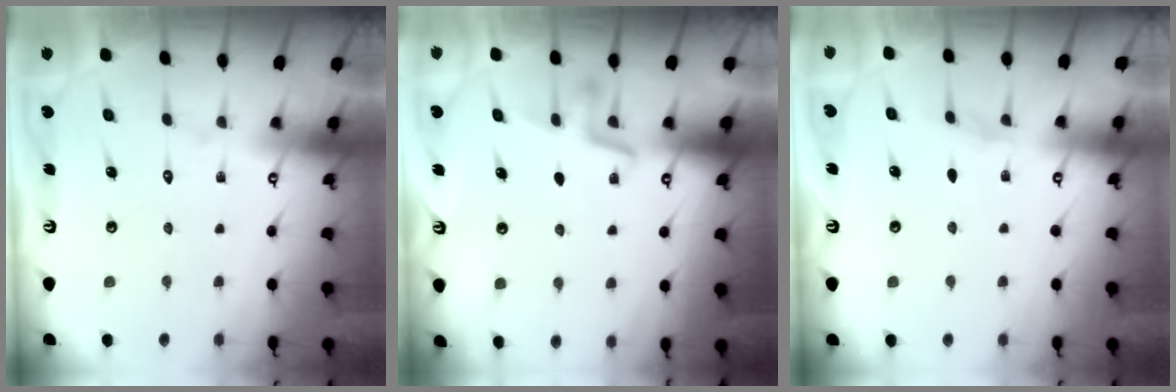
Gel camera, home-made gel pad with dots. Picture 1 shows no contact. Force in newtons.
{"total": 5.2, "press": 5.1, "slide": 1.0}
{"total": 2.2, "press": 2.2, "slide": 0.3}